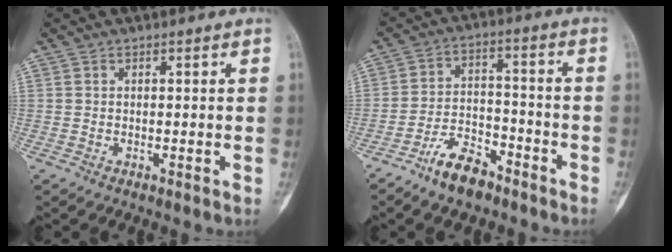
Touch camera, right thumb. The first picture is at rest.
{"total": 8.9, "force": [-6.5, 3.9, 4.7], "torque": [-0.075, 0.047, -0.121]}